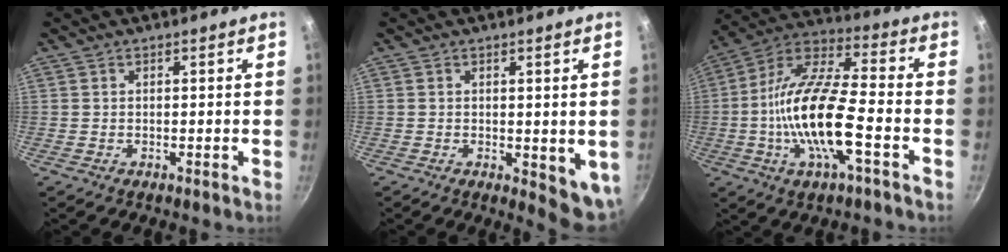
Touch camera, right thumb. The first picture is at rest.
{"total": 6.6, "force": [-0.4, 3.1, 5.8], "torque": [-0.061, -0.008, 0.000]}
{"total": 18.5, "force": [-4.4, 5.9, 16.9], "torque": [-0.323, 0.035, -0.102]}